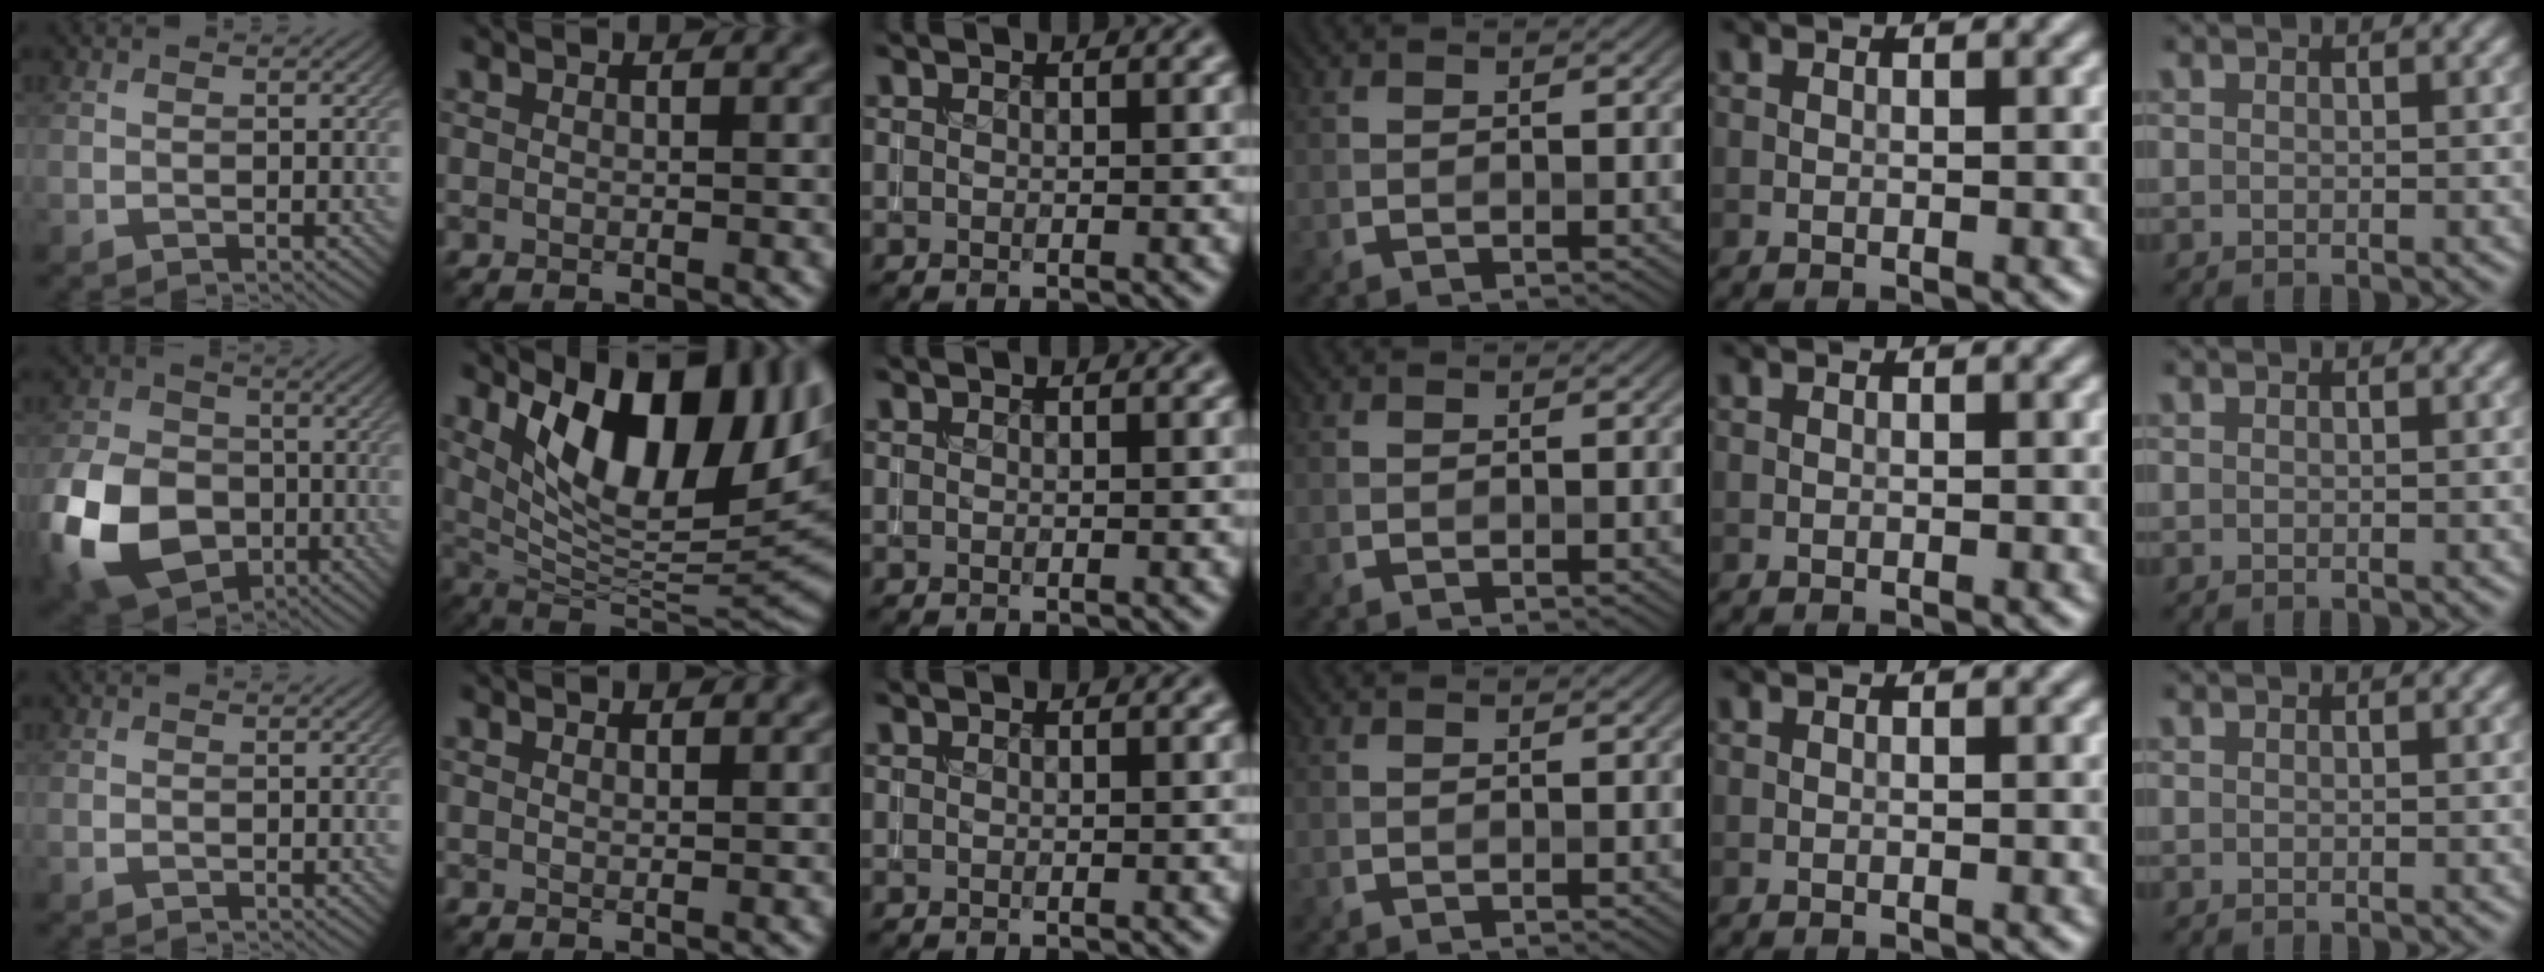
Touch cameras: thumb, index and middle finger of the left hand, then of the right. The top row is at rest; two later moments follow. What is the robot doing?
{"motion": "insert", "object": "coin"}